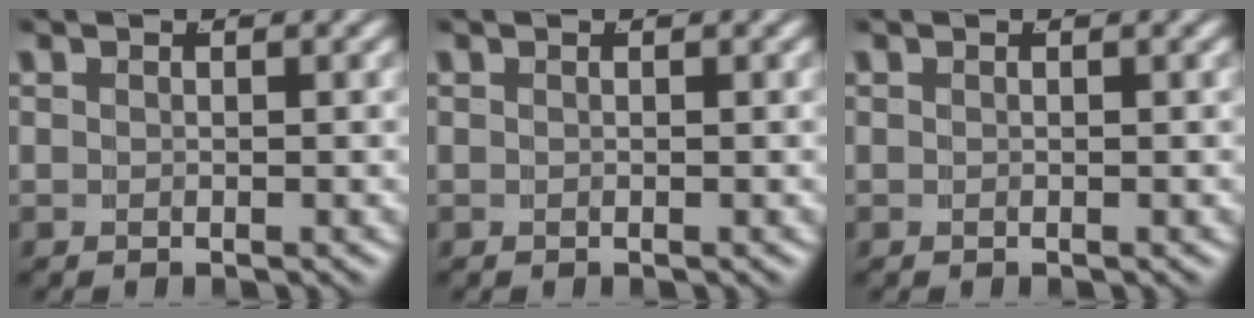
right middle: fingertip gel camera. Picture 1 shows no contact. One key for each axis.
{"total": 0.0}
{"total": 0.0}